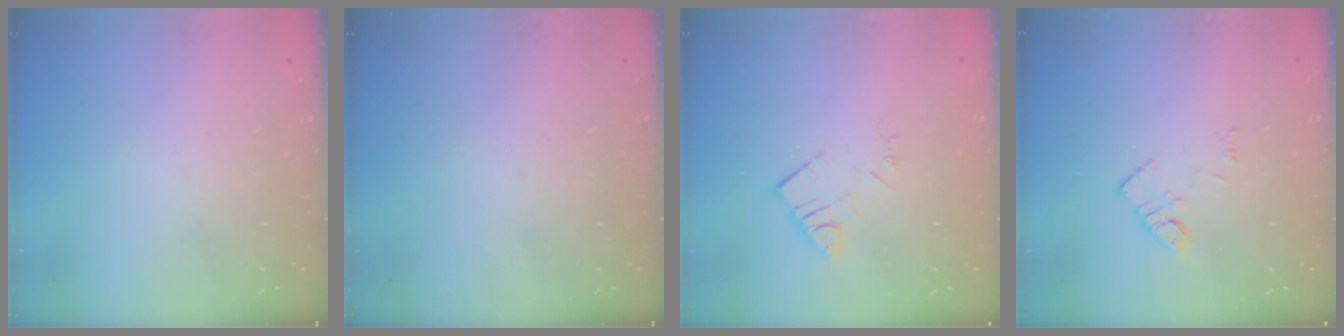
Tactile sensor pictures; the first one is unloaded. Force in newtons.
{"total": 0.0}
{"total": 5.0, "press": 5.0, "slide": 0.2}
{"total": 5.8, "press": 5.8, "slide": 0.6}